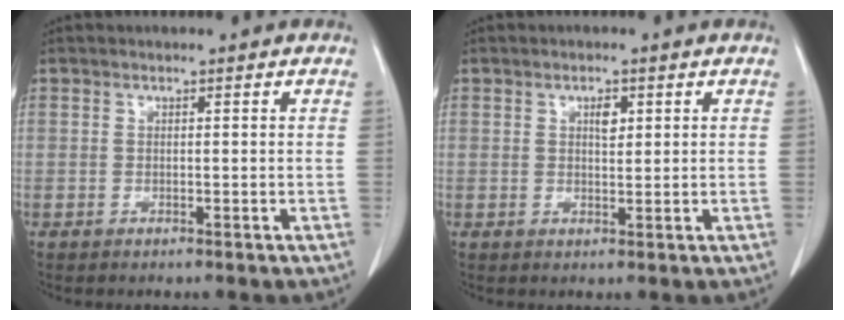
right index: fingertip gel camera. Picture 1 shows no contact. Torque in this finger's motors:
{"motor_torque": [0.01, 0.00, 0.01, 0.00]}